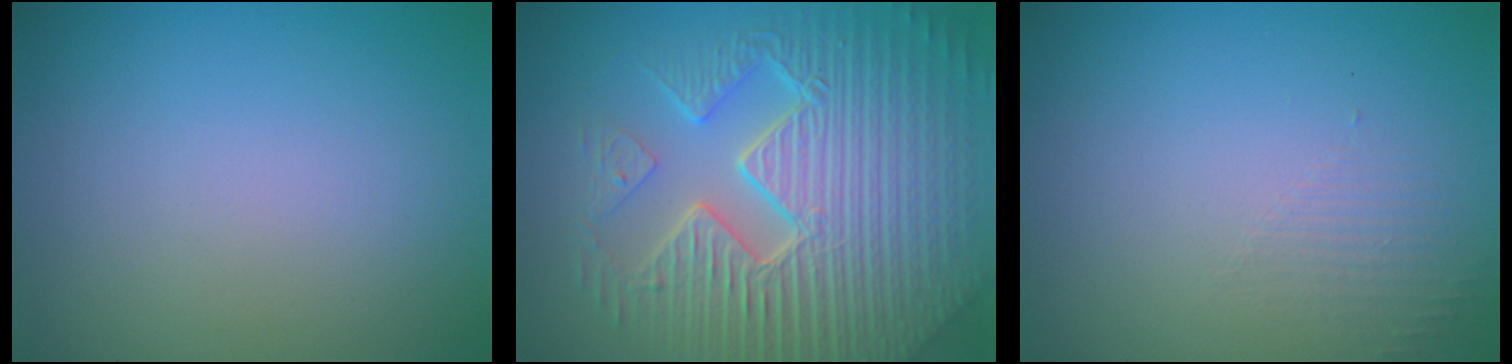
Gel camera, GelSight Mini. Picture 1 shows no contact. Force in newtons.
{"total": 10.9, "press": 7.1, "slide": 8.3}
{"total": 1.3, "press": 0.1, "slide": 1.3}